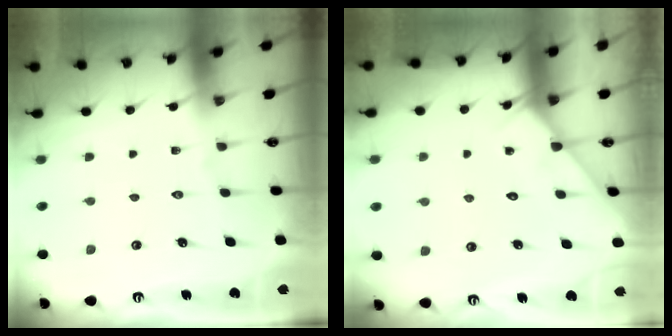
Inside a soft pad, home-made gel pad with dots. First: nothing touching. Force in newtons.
{"total": 4.6, "press": 4.6, "slide": 0.5}